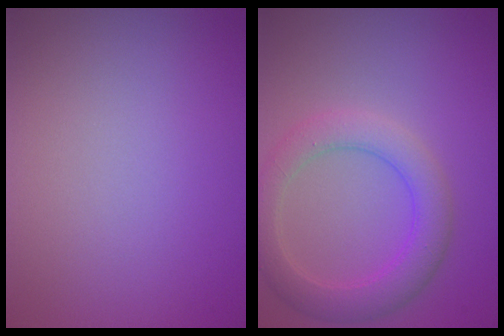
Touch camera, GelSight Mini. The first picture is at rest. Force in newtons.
{"total": 4.1, "press": 4.1, "slide": 0.1}